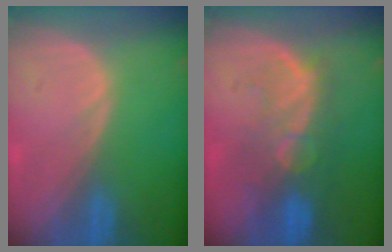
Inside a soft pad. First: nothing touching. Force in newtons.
{"total": 9.9, "press": 8.4, "slide": 5.1}